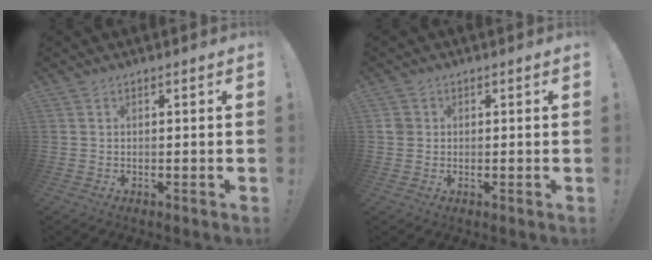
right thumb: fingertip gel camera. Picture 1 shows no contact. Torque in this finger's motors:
{"motor_torque": [0.44, 0.39, 0.09, 0.02, -0.04]}